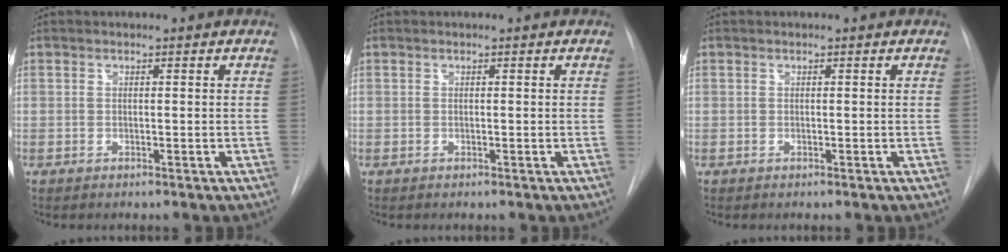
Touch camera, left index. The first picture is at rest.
{"total": 0.0}
{"total": 0.0}